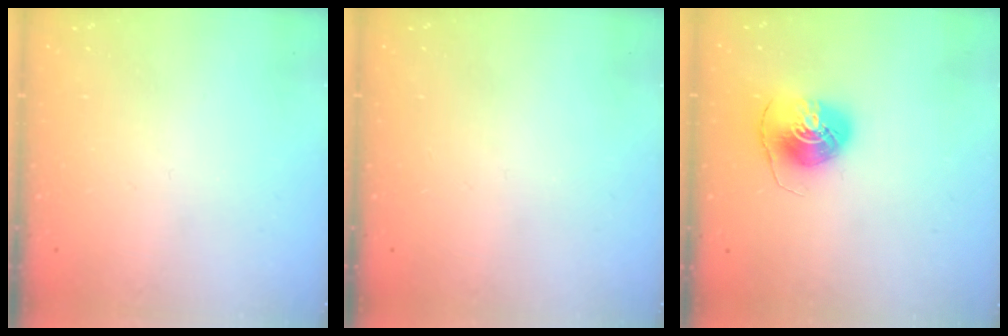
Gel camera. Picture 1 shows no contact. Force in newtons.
{"total": 0.0}
{"total": 7.6, "press": 7.6, "slide": 0.3}